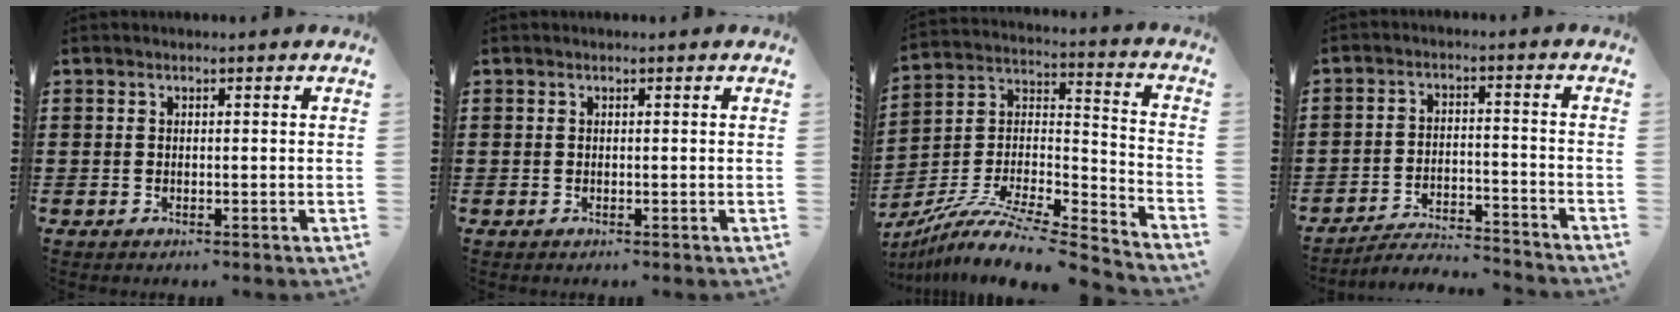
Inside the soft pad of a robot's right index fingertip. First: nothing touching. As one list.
[{"total": 0.0}, {"total": 9.2, "force": [-7.6, 1.5, 5.0], "torque": [-0.095, -0.002, -0.152]}, {"total": 4.4, "force": [-4.3, 0.0, 0.7], "torque": [-0.025, -0.001, -0.092]}]